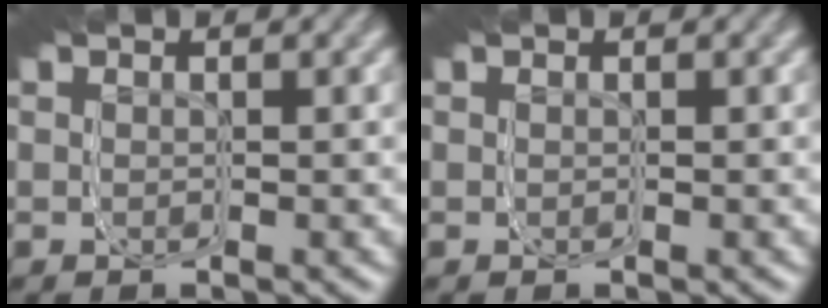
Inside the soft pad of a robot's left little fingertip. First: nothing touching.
{"total": 0.0}